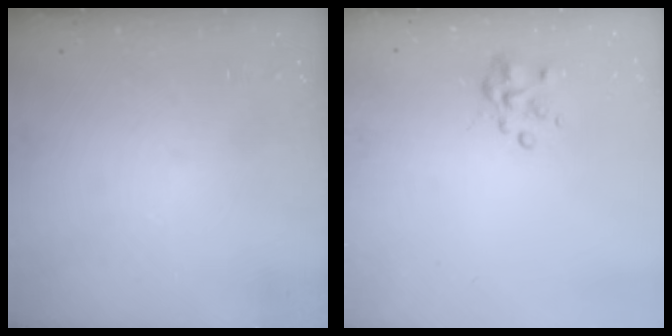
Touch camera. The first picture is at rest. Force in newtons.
{"total": 3.5, "press": 3.4, "slide": 0.7}